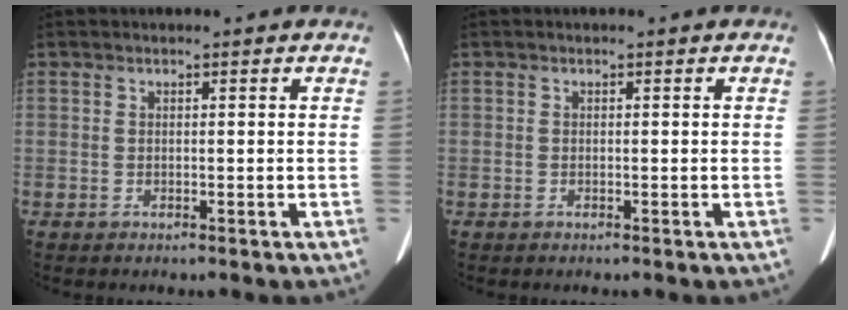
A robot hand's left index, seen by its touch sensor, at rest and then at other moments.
{"total": 0.0}